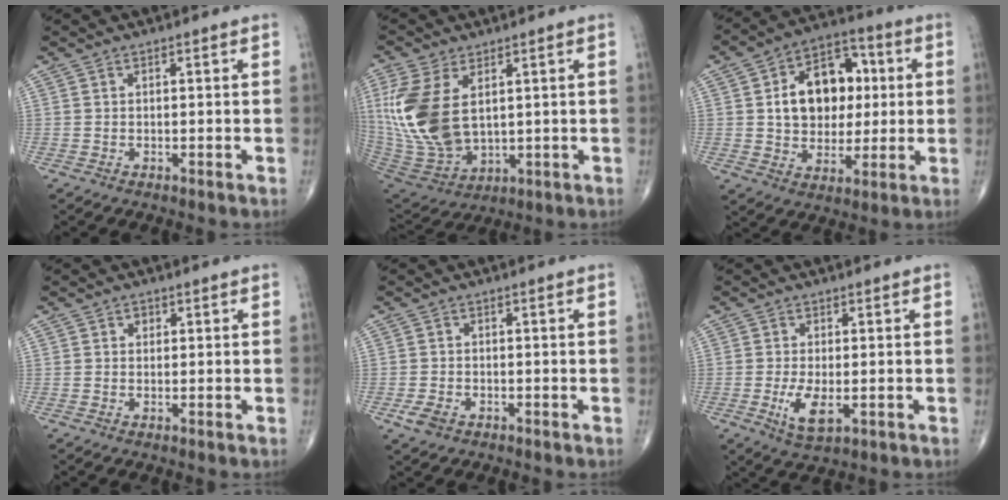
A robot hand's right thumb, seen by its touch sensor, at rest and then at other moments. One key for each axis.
{"total": 17.3, "fx": 3.4, "fy": 10.2, "fz": 13.6, "tx": -0.302, "ty": -0.022, "tz": 0.086}
{"total": 15.7, "fx": 2.2, "fy": 11.4, "fz": 10.6, "tx": -0.118, "ty": 0.017, "tz": 0.035}
{"total": 1.2, "fx": 0.5, "fy": 1.0, "fz": 0.5, "tx": 0.001, "ty": 0.000, "tz": 0.005}
{"total": 2.9, "fx": -1.4, "fy": 1.9, "fz": 1.6, "tx": -0.033, "ty": 0.002, "tz": -0.023}
{"total": 5.5, "fx": -1.3, "fy": 2.4, "fz": 4.8, "tx": -0.090, "ty": -0.012, "tz": -0.017}